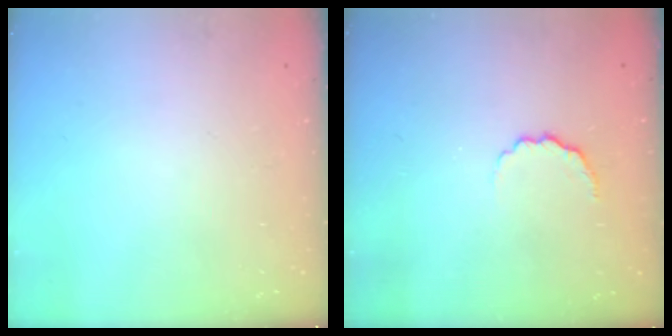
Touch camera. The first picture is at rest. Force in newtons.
{"total": 3.6, "press": 3.5, "slide": 0.9}